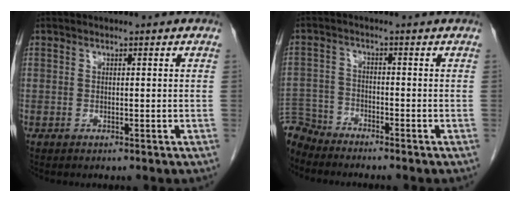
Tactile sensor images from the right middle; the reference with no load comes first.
{"total": 5.4, "force": [-5.3, 1.2, -0.4], "torque": [0.013, -0.006, -0.105]}